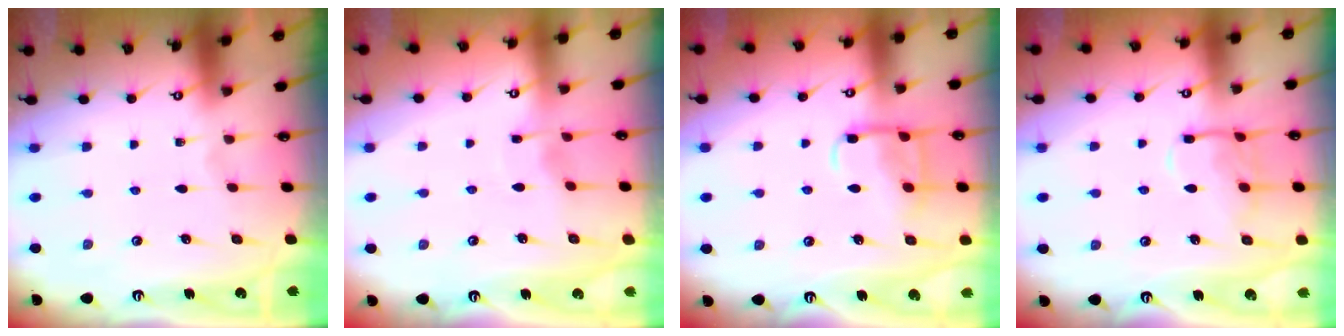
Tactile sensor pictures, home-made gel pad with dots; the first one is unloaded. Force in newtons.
{"total": 2.9, "press": 2.8, "slide": 0.4}
{"total": 10.6, "press": 10.6, "slide": 1.0}
{"total": 9.7, "press": 9.7, "slide": 0.7}